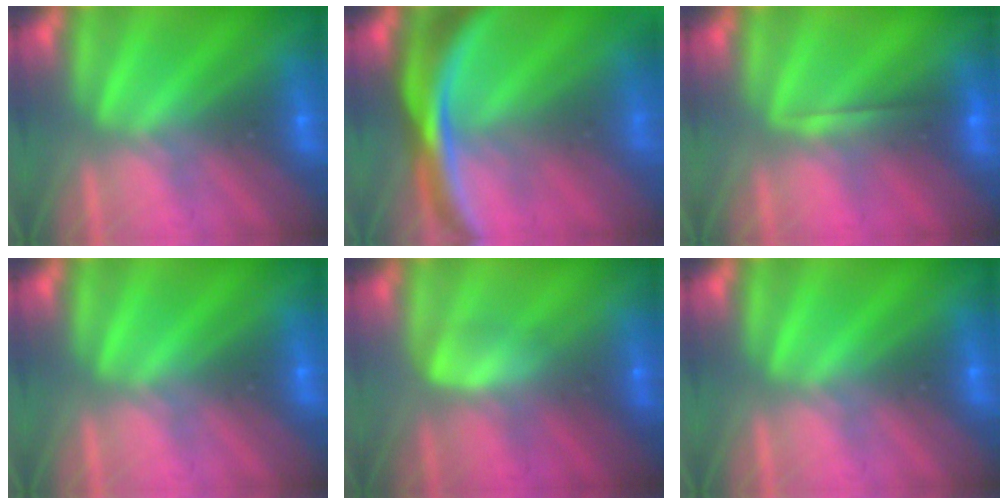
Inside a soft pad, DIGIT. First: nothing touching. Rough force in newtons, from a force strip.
{"total": 8.0}
{"total": 1.8}
{"total": 0.0}
{"total": 2.5}
{"total": 0.0}